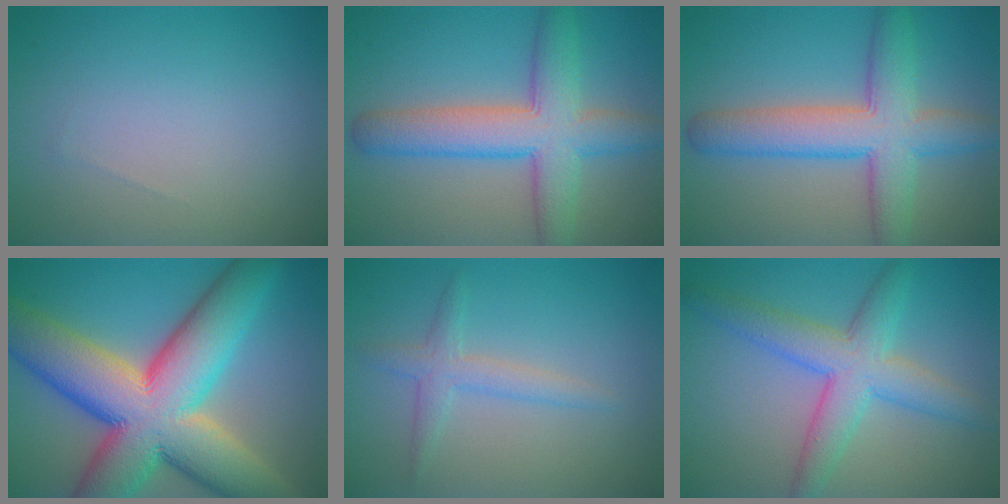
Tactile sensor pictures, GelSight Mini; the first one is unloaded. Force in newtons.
{"total": 7.4, "press": 7.4, "slide": 0.4}
{"total": 7.4, "press": 7.4, "slide": 0.4}
{"total": 16.6, "press": 16.6, "slide": 0.9}
{"total": 2.3, "press": 2.3, "slide": 0.1}
{"total": 5.7, "press": 5.7, "slide": 0.1}